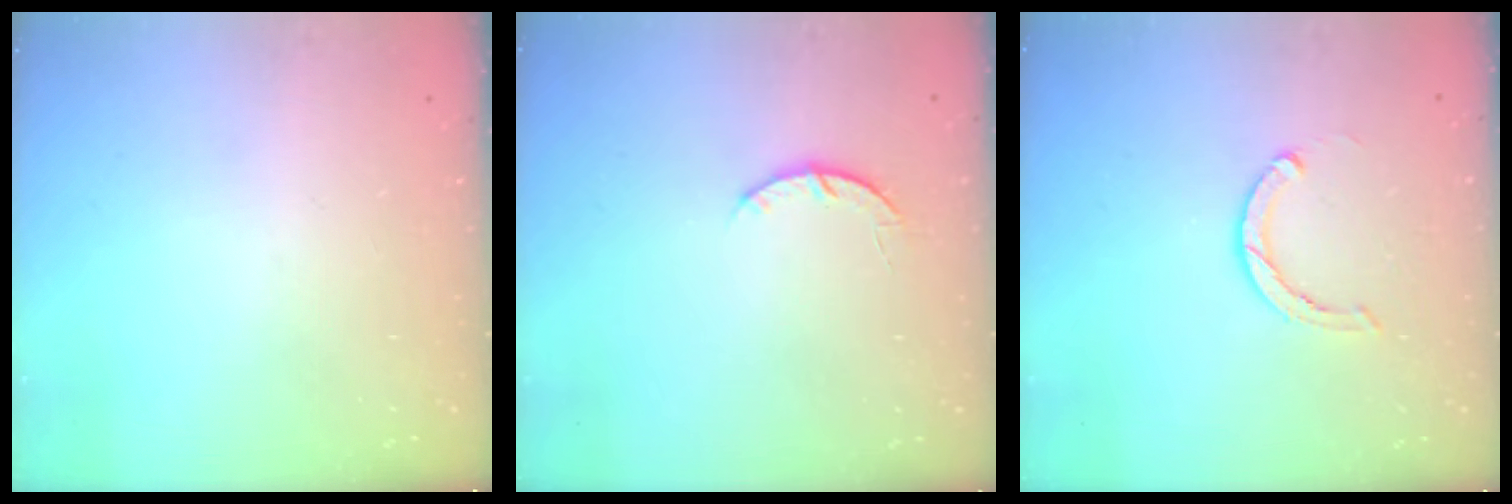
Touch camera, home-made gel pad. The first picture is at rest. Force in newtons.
{"total": 4.0, "press": 4.0, "slide": 0.5}
{"total": 3.5, "press": 3.4, "slide": 0.5}